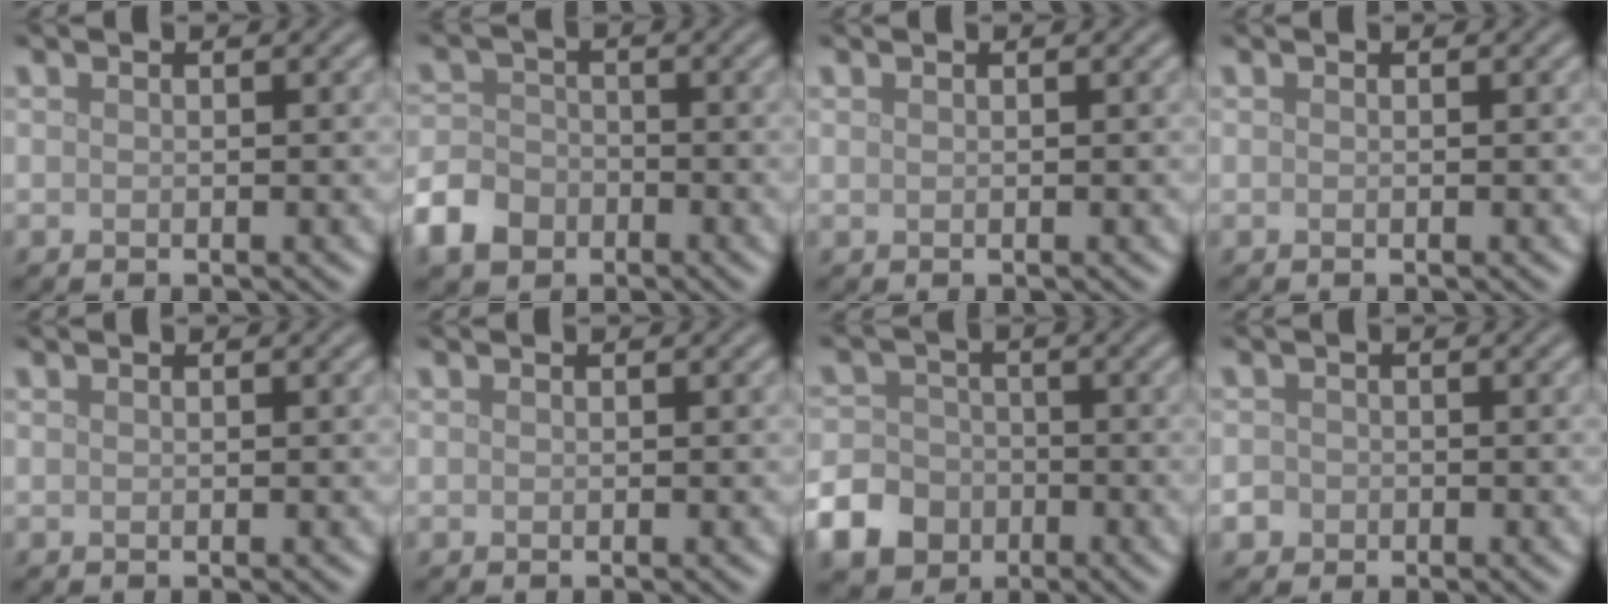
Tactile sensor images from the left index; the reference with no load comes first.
{"total": 4.9, "force": [-2.8, 3.5, 1.8], "torque": [-0.039, -0.006, -0.065]}
{"total": 0.0}
{"total": 0.0}
{"total": 0.0}
{"total": 0.0}
{"total": 7.6, "force": [-3.9, 6.1, 2.3], "torque": [-0.045, -0.024, -0.092]}
{"total": 1.8, "force": [-0.9, 1.6, 0.4], "torque": [0.000, 0.005, -0.016]}